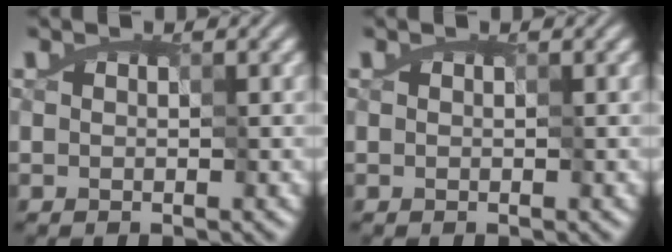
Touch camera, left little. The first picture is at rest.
{"total": 0.0}